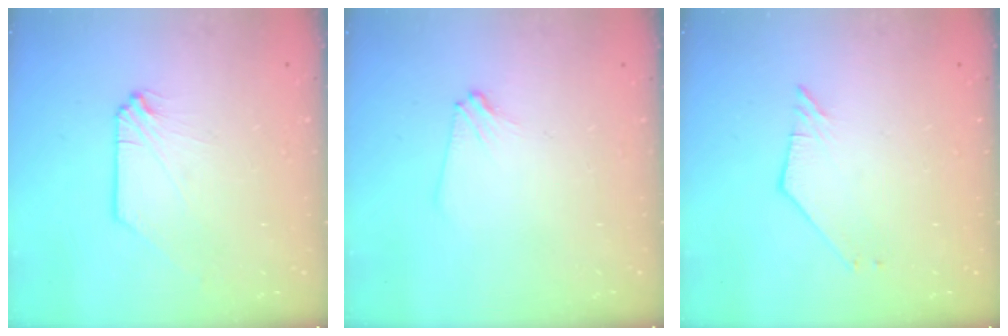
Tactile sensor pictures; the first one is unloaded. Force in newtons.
{"total": 3.2, "press": 3.2, "slide": 0.5}
{"total": 2.5, "press": 2.5, "slide": 0.1}